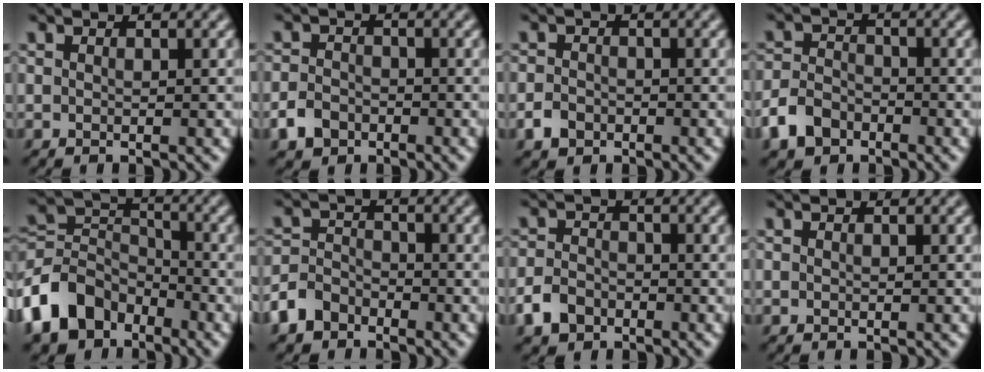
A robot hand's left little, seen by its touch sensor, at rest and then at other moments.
{"total": 2.6, "force": [-1.6, 1.9, 1.0], "torque": [-0.020, 0.002, -0.033]}
{"total": 1.8, "force": [-1.0, 1.3, 0.6], "torque": [-0.009, 0.002, -0.022]}
{"total": 3.8, "force": [-2.4, 2.5, 1.5], "torque": [-0.038, 0.002, -0.050]}
{"total": 8.3, "force": [-4.8, 5.7, 3.6], "torque": [-0.075, 0.002, -0.109]}
{"total": 3.5, "force": [-2.5, 2.2, 0.9], "torque": [-0.024, 0.002, -0.055]}
{"total": 3.1, "force": [-1.9, 2.1, 1.2], "torque": [-0.029, 0.001, -0.041]}
{"total": 0.0}